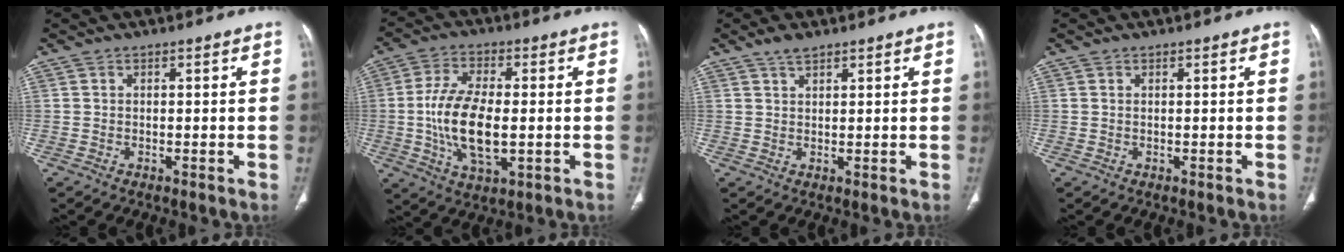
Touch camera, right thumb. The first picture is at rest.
{"total": 13.2, "force": [-1.2, 6.1, 11.6], "torque": [-0.224, -0.004, -0.018]}
{"total": 2.8, "force": [2.1, 1.0, 1.5], "torque": [-0.028, -0.007, 0.040]}
{"total": 0.0}